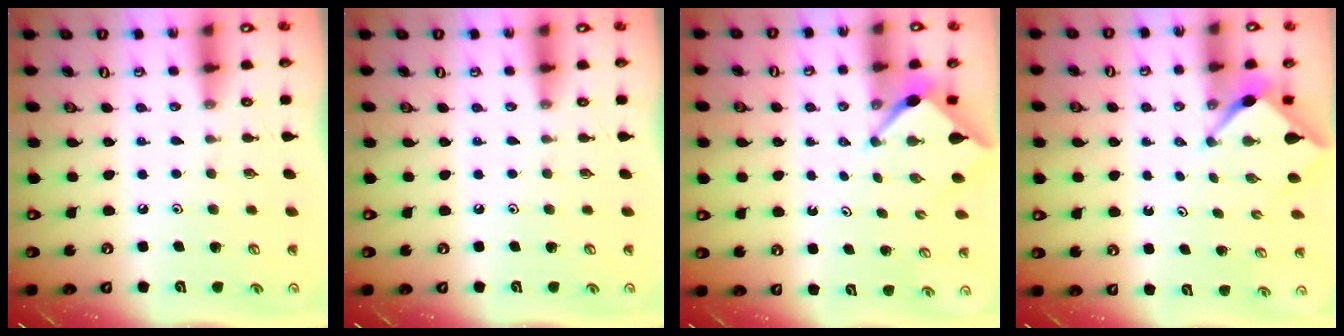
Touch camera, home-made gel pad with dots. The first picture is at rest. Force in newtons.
{"total": 0.0}
{"total": 2.7, "press": 2.6, "slide": 0.3}
{"total": 2.5, "press": 2.5, "slide": 0.3}